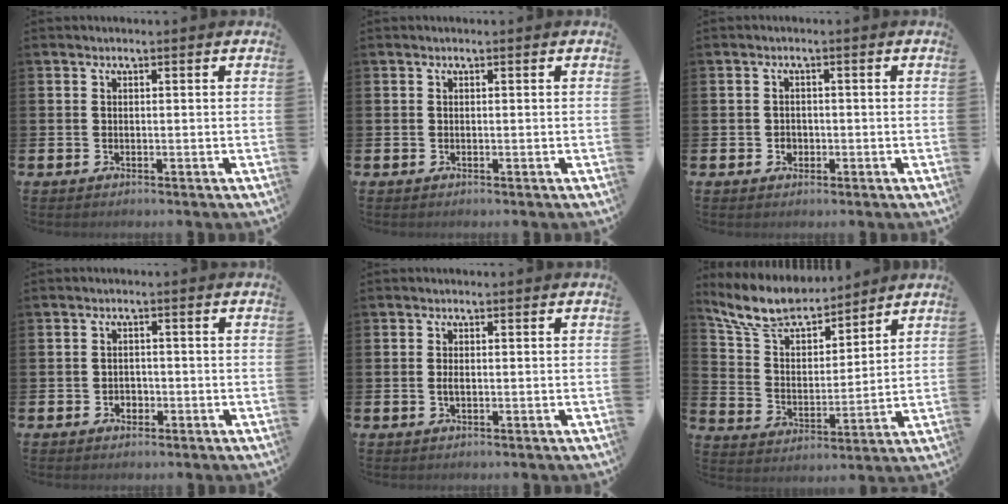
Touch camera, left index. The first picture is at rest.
{"total": 0.0}
{"total": 1.4, "force": [-0.4, 1.3, 0.4], "torque": [0.007, 0.000, -0.013]}
{"total": 1.7, "force": [-0.8, 1.4, 0.4], "torque": [-0.002, -0.001, -0.021]}
{"total": 1.1, "force": [-0.1, 0.5, 0.9], "torque": [-0.011, 0.000, -0.005]}
{"total": 9.2, "force": [8.3, 2.8, 2.7], "torque": [-0.091, -0.047, 0.151]}